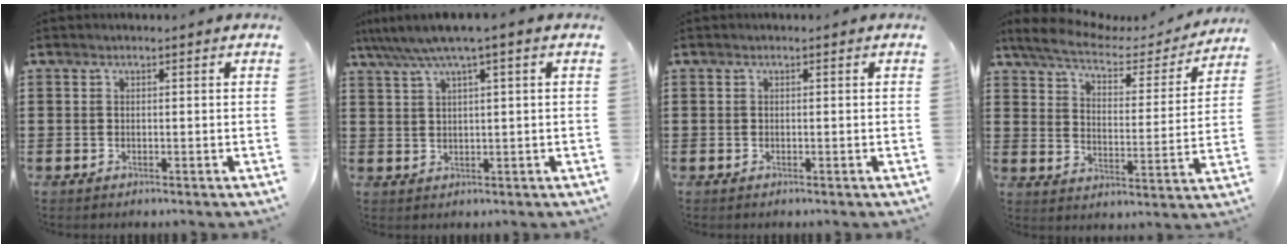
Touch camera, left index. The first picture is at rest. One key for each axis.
{"total": 3.9, "fx": 2.2, "fy": -0.2, "fz": 3.2, "tx": -0.076, "ty": -0.006, "tz": 0.033}
{"total": 0.0}
{"total": 5.4, "fx": 4.5, "fy": 1.4, "fz": 2.6, "tx": -0.074, "ty": -0.020, "tz": 0.072}